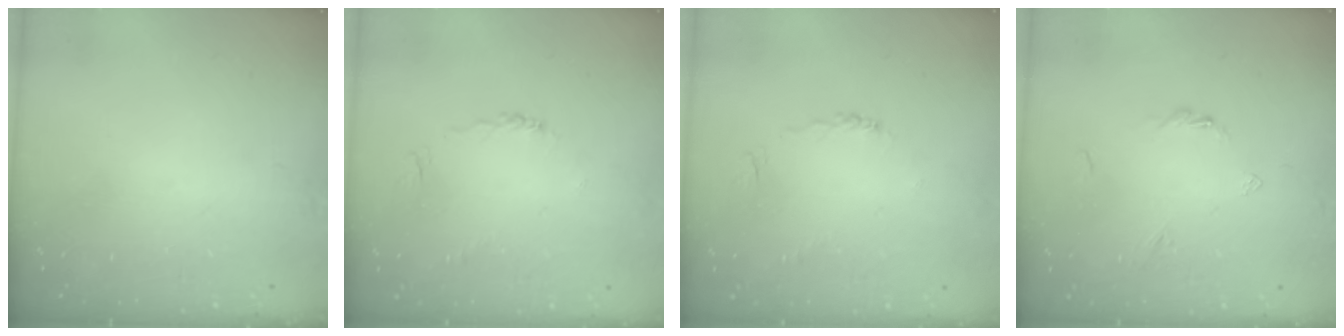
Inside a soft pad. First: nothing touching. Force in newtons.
{"total": 2.4, "press": 2.3, "slide": 0.7}
{"total": 2.4, "press": 2.3, "slide": 0.7}
{"total": 2.4, "press": 2.4, "slide": 0.5}